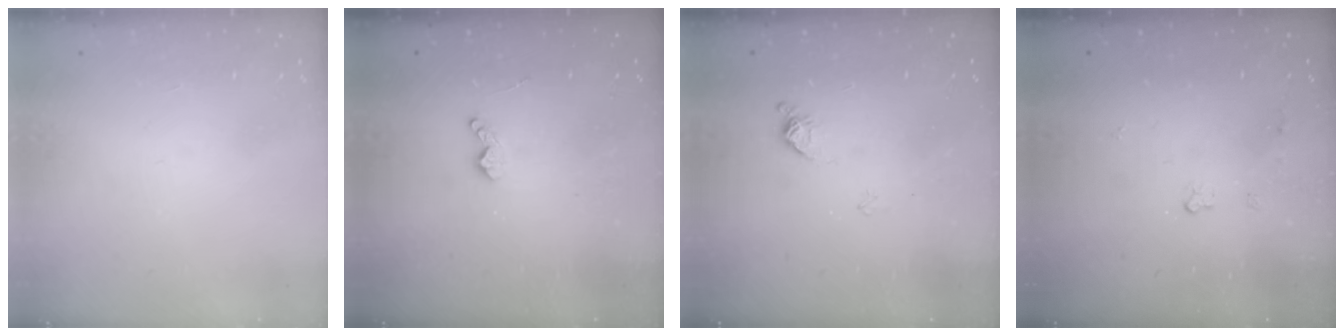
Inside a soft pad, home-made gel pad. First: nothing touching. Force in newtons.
{"total": 4.2, "press": 4.2, "slide": 0.5}
{"total": 7.7, "press": 7.7, "slide": 1.0}
{"total": 3.6, "press": 3.5, "slide": 0.7}